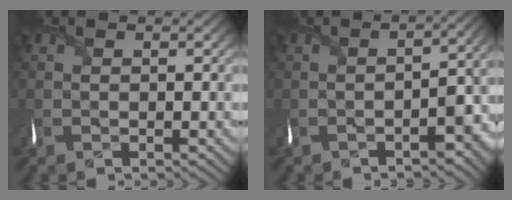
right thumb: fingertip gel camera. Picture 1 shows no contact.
{"total": 5.8, "force": [-3.3, 2.1, 4.3], "torque": [-0.051, -0.008, -0.051]}